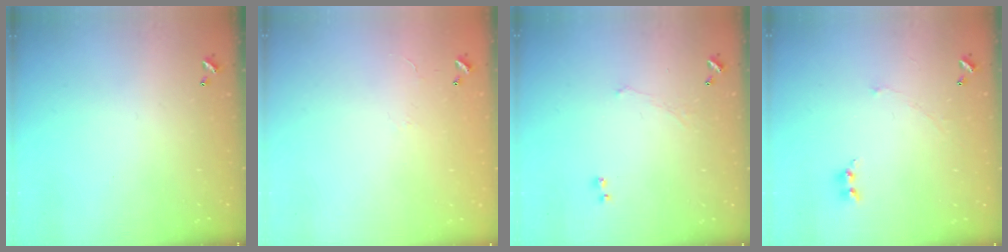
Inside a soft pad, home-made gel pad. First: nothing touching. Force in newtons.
{"total": 7.7, "press": 7.7, "slide": 0.6}
{"total": 0.7, "press": 0.2, "slide": 0.7}
{"total": 2.4, "press": 2.3, "slide": 0.7}